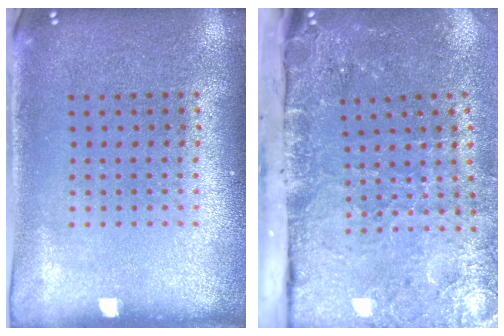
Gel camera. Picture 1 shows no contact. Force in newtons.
{"total": 4.7, "press": 3.7, "slide": 2.8}